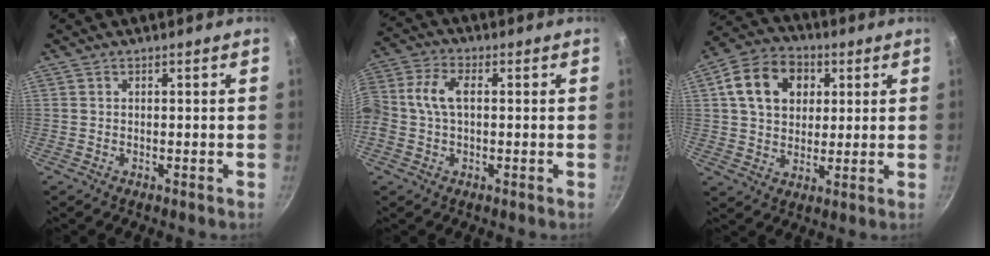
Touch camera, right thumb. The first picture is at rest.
{"total": 7.8, "force": [0.4, 4.8, 6.2], "torque": [-0.134, 0.023, -0.006]}
{"total": 13.1, "force": [3.7, 10.0, 7.6], "torque": [-0.111, 0.008, 0.053]}